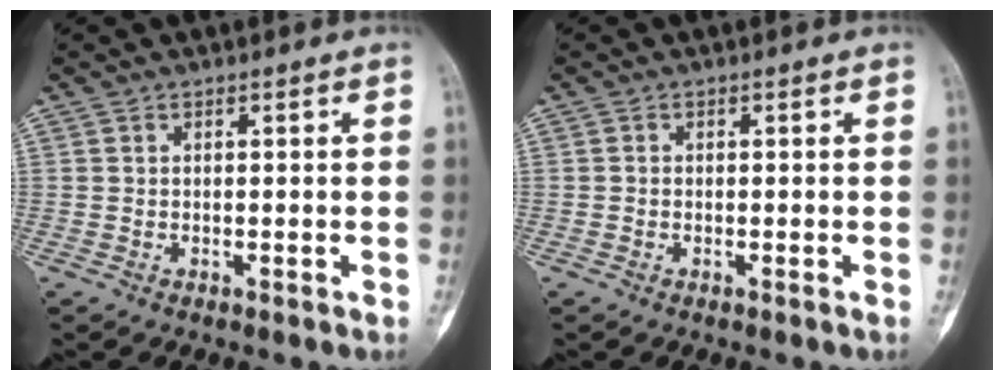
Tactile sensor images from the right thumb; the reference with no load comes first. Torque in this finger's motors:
{"motor_torque": [-0.68, -0.05, -0.14, 0.14, -0.10]}